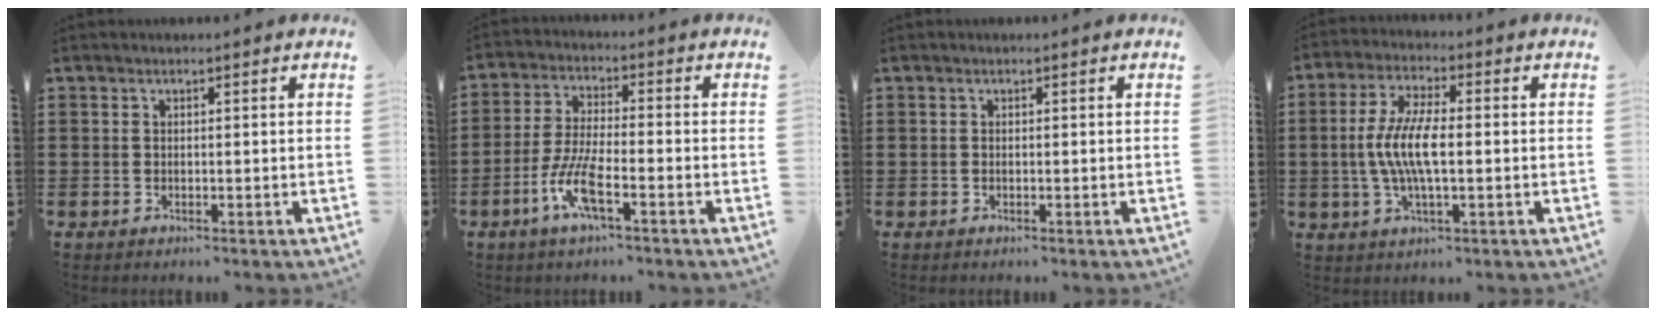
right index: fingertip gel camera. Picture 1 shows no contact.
{"total": 7.4, "force": [-3.6, 1.5, 6.3], "torque": [-0.149, -0.014, -0.072]}
{"total": 0.0}
{"total": 7.7, "force": [-0.8, 2.2, 7.3], "torque": [-0.163, -0.010, -0.023]}